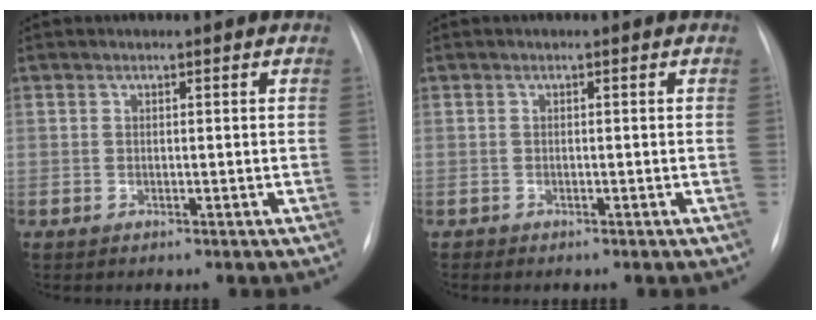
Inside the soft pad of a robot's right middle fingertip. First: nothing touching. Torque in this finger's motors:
{"motor_torque": [-0.39, 0.00, -0.05, -0.01]}